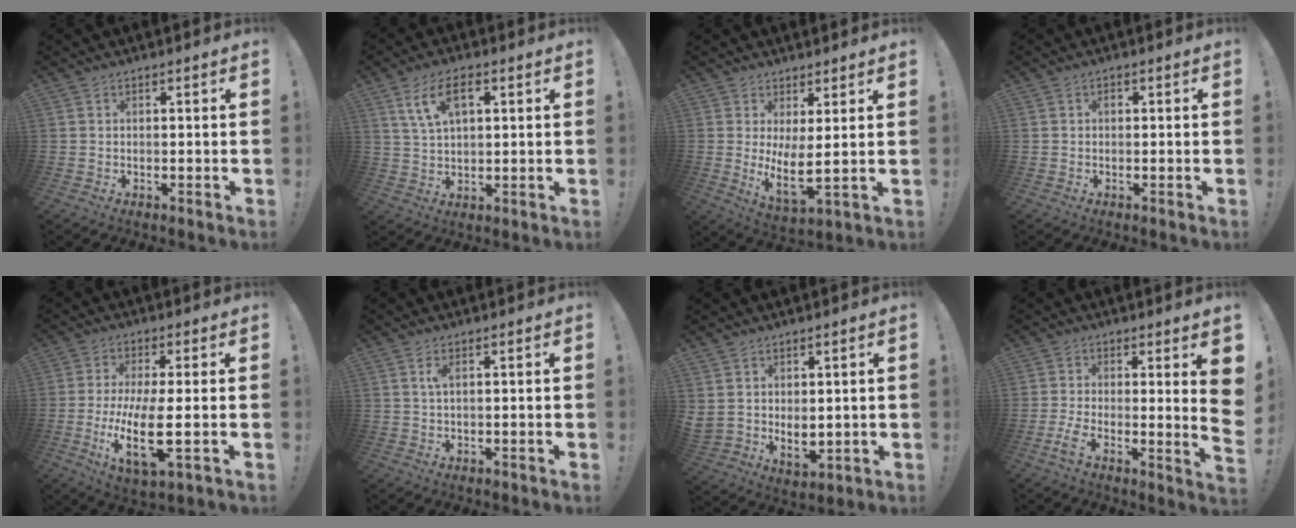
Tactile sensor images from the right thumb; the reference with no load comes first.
{"total": 8.9, "force": [4.0, 4.3, 6.7], "torque": [-0.119, 0.003, 0.074]}
{"total": 7.5, "force": [2.3, 1.4, 6.9], "torque": [-0.107, -0.036, 0.046]}
{"total": 0.7, "force": [-0.1, 0.6, 0.4], "torque": [-0.010, 0.003, -0.002]}
{"total": 13.4, "force": [-2.2, 3.4, 12.8], "torque": [-0.251, -0.015, -0.034]}
{"total": 2.4, "force": [0.8, 0.4, 2.2], "torque": [-0.036, -0.003, 0.011]}
{"total": 5.1, "force": [2.4, 3.3, 3.0], "torque": [-0.037, -0.028, 0.050]}
{"total": 8.3, "force": [0.1, 0.9, 8.3], "torque": [-0.119, -0.028, 0.002]}